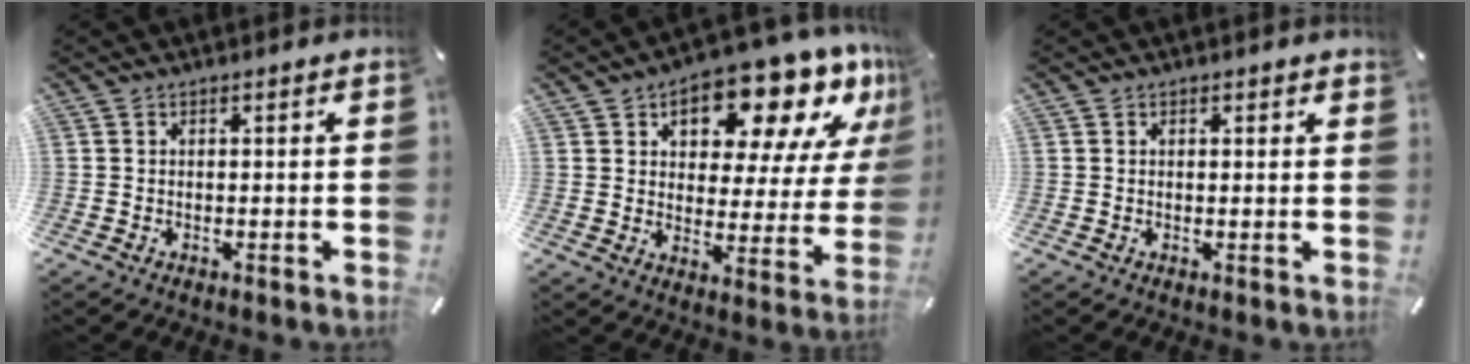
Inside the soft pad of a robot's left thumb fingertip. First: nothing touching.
{"total": 16.6, "force": [11.9, 7.5, 8.8], "torque": [-0.119, -0.083, 0.198]}
{"total": 0.5, "force": [0.3, 0.3, 0.3], "torque": [0.002, -0.003, 0.004]}